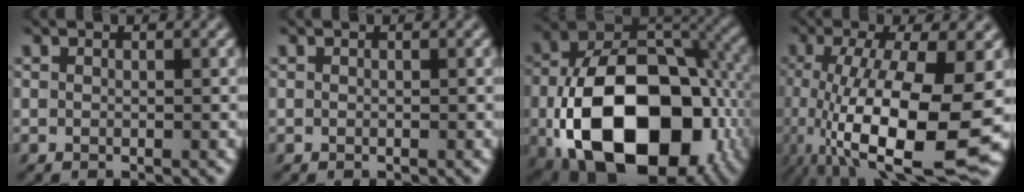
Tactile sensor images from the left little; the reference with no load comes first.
{"total": 0.0}
{"total": 17.7, "force": [-5.1, 11.4, 12.6], "torque": [-0.230, -0.040, -0.067]}
{"total": 12.6, "force": [-3.7, 4.0, 11.4], "torque": [-0.207, -0.025, -0.060]}